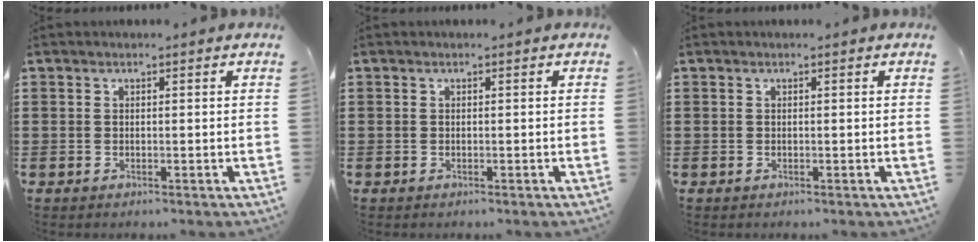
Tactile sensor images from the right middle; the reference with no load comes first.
{"total": 0.0}
{"total": 0.0}